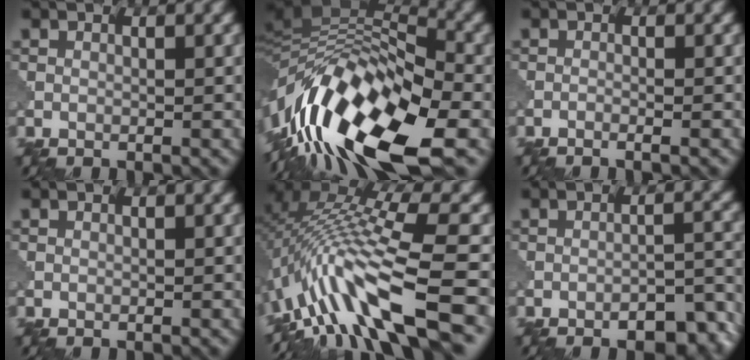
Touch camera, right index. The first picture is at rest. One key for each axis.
{"total": 15.2, "fx": -6.8, "fy": 5.9, "fz": 12.3, "tx": -0.217, "ty": 0.022, "tz": -0.131}
{"total": 0.8, "fx": -0.6, "fy": 0.0, "fz": 0.5, "tx": -0.011, "ty": -0.001, "tz": -0.018}
{"total": 0.0}
{"total": 12.9, "fx": -4.4, "fy": 4.1, "fz": 11.5, "tx": -0.228, "ty": 0.016, "tz": -0.070}
{"total": 5.1, "fx": -3.8, "fy": 1.6, "fz": 2.9, "tx": -0.040, "ty": 0.009, "tz": -0.049}